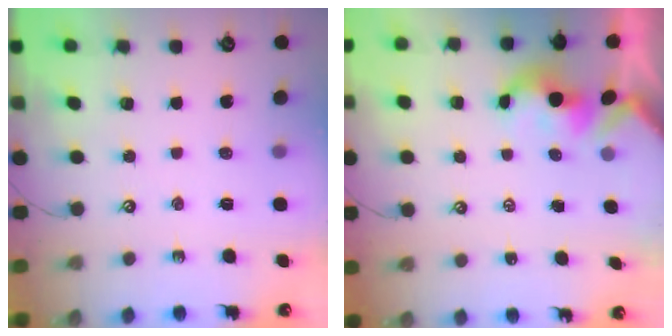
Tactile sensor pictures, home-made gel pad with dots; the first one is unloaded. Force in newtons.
{"total": 2.0, "press": 2.0, "slide": 0.2}